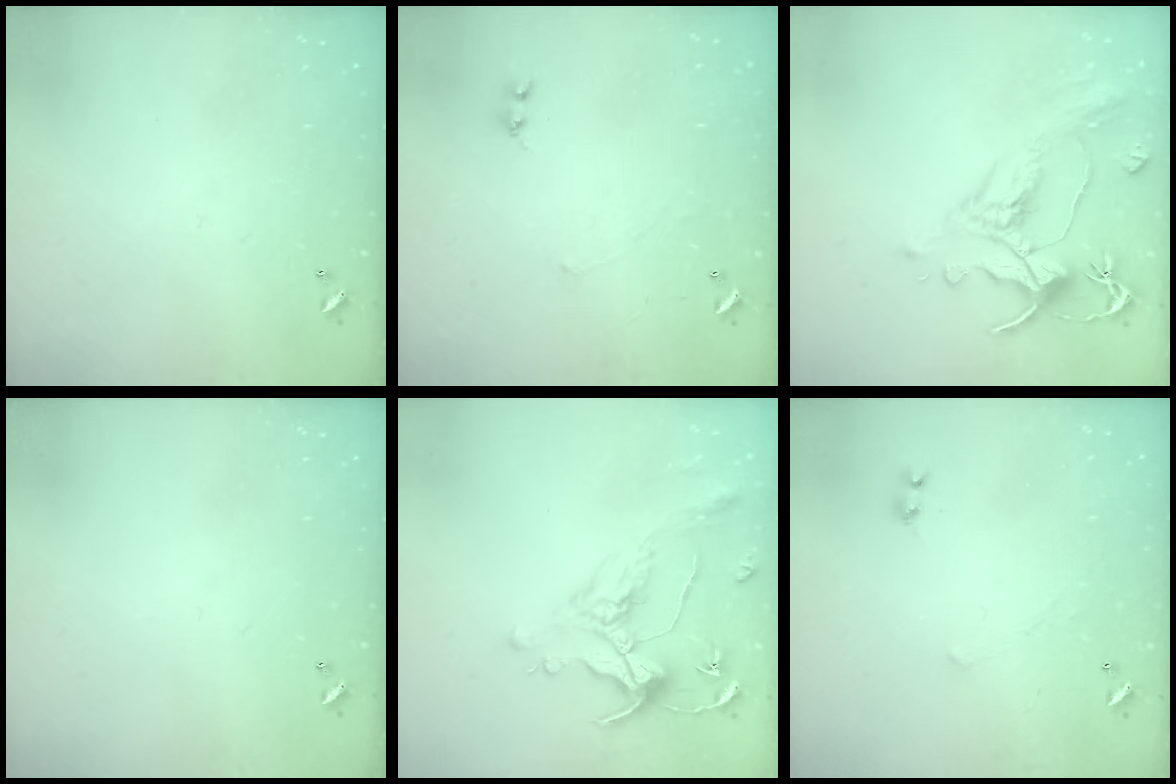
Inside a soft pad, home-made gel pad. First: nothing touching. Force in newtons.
{"total": 1.6, "press": 1.5, "slide": 0.5}
{"total": 1.6, "press": 0.4, "slide": 1.6}
{"total": 0.0}
{"total": 0.9, "press": 0.2, "slide": 0.9}
{"total": 2.3, "press": 2.3, "slide": 0.2}